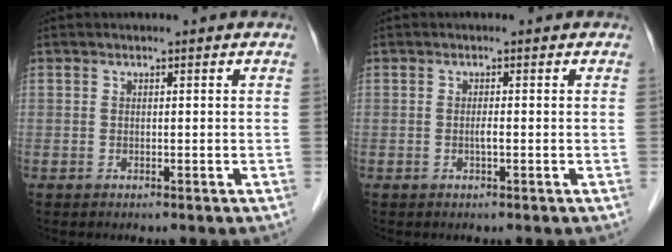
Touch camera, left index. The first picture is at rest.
{"total": 0.8, "force": [-0.2, 0.0, 0.8], "torque": [-0.017, 0.000, -0.004]}